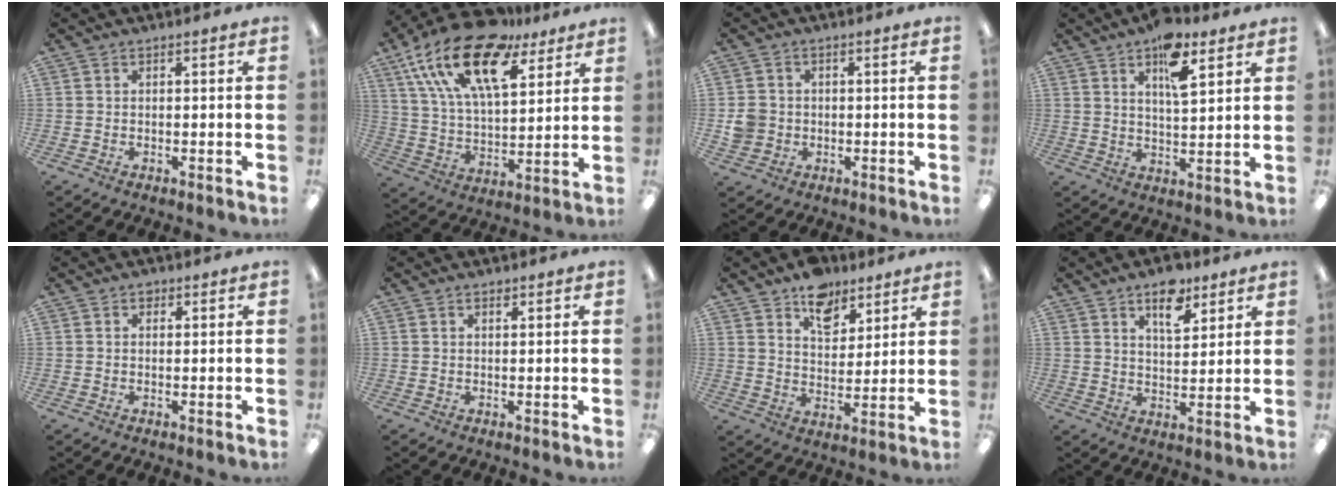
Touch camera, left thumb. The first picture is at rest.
{"total": 21.4, "force": [13.3, 9.7, 13.7], "torque": [-0.254, -0.074, 0.231]}
{"total": 4.5, "force": [-0.4, 4.3, 1.2], "torque": [-0.017, 0.010, -0.005]}
{"total": 10.3, "force": [6.1, 4.2, 7.1], "torque": [-0.098, -0.029, 0.099]}
{"total": 1.2, "force": [0.7, 0.9, 0.5], "torque": [-0.003, 0.000, 0.010]}
{"total": 1.0, "force": [0.8, 0.5, 0.3], "torque": [0.001, -0.003, 0.014]}
{"total": 9.7, "force": [7.0, 5.8, 3.3], "torque": [-0.038, -0.040, 0.125]}
{"total": 9.6, "force": [6.1, 4.9, 5.6], "torque": [-0.070, -0.029, 0.101]}